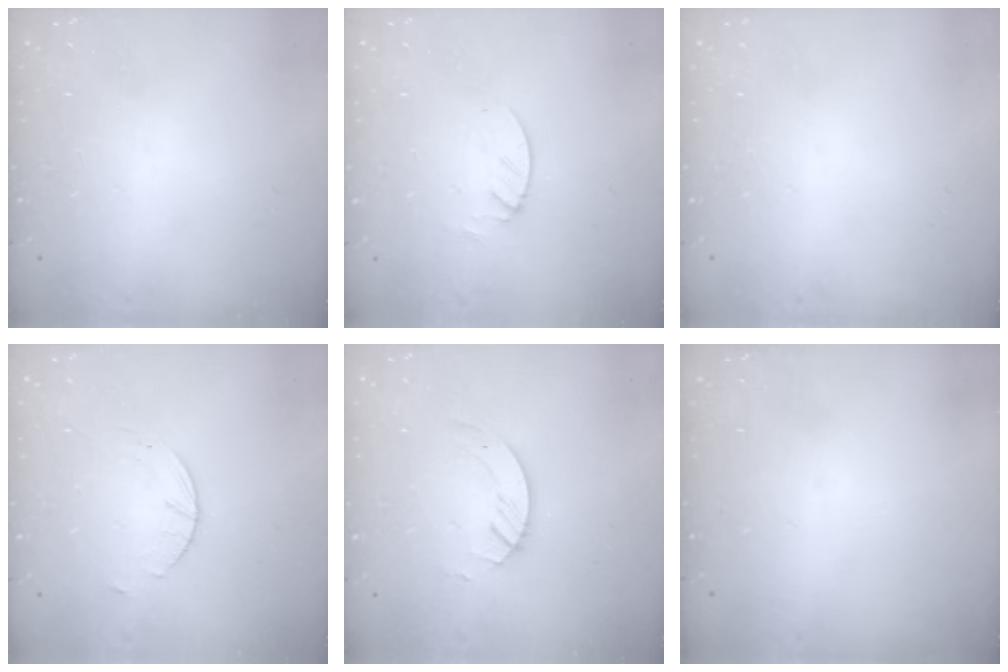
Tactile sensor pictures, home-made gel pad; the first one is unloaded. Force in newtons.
{"total": 2.1, "press": 2.1, "slide": 0.2}
{"total": 0.0}
{"total": 3.0, "press": 3.0, "slide": 0.4}
{"total": 3.8, "press": 3.8, "slide": 0.3}
{"total": 0.0}